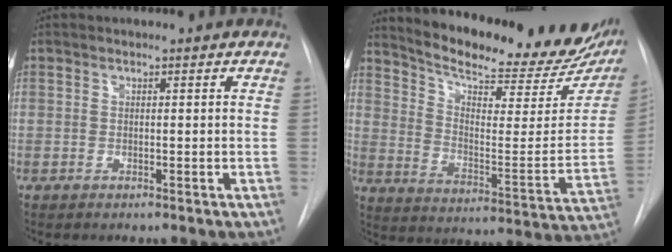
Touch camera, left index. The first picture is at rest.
{"total": 26.8, "force": [23.0, 6.7, 12.1], "torque": [-0.189, -0.059, 0.296]}